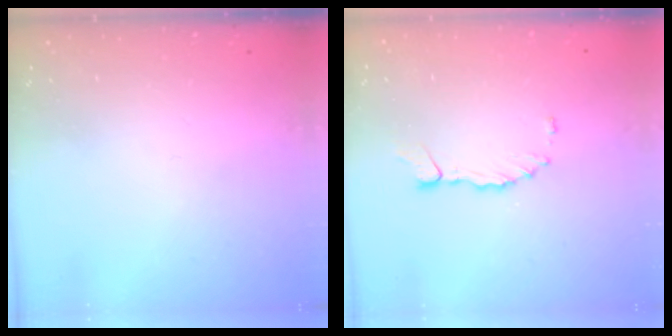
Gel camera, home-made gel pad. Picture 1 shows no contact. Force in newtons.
{"total": 2.8, "press": 2.8, "slide": 0.4}